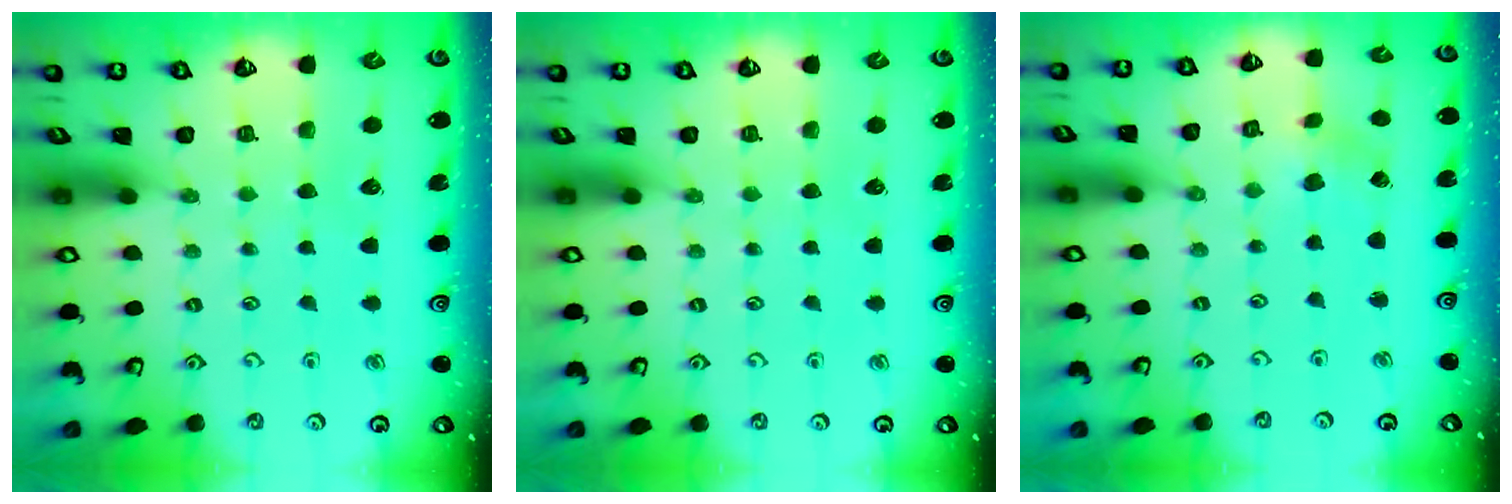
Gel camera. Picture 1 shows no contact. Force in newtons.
{"total": 0.0}
{"total": 1.6, "press": 1.5, "slide": 0.2}